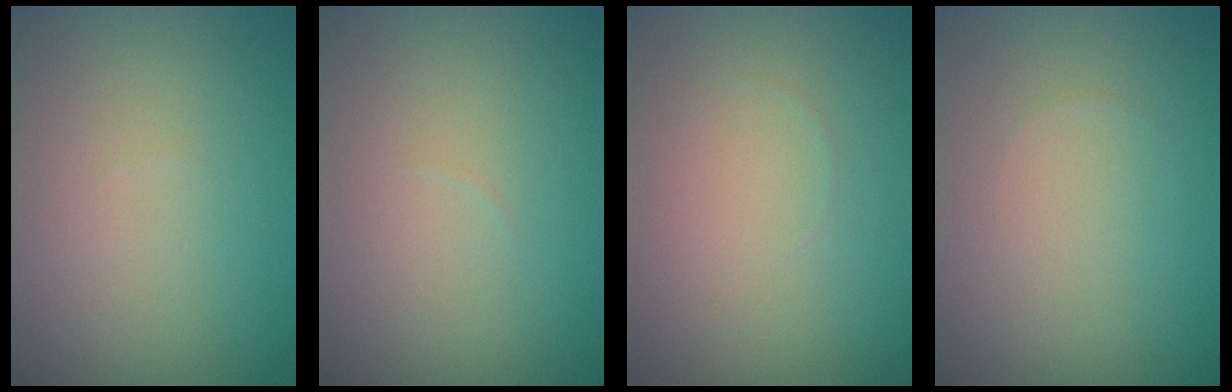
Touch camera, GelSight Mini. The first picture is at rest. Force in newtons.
{"total": 0.0}
{"total": 0.0}
{"total": 0.0}